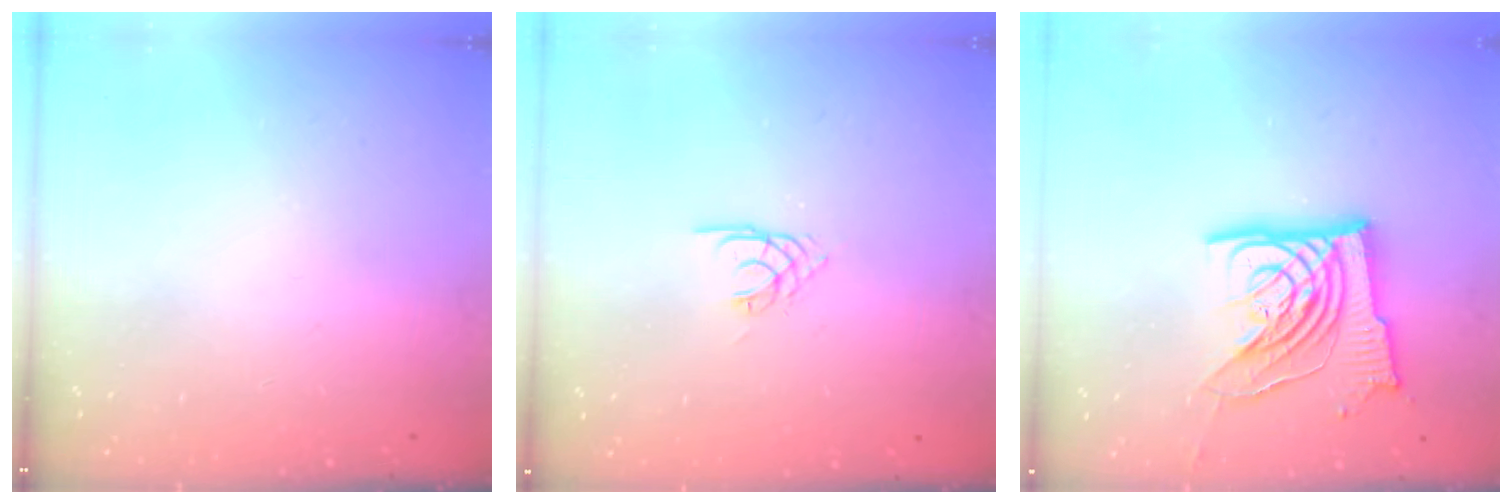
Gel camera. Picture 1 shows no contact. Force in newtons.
{"total": 1.7, "press": 1.7, "slide": 0.4}
{"total": 16.1, "press": 16.0, "slide": 1.8}